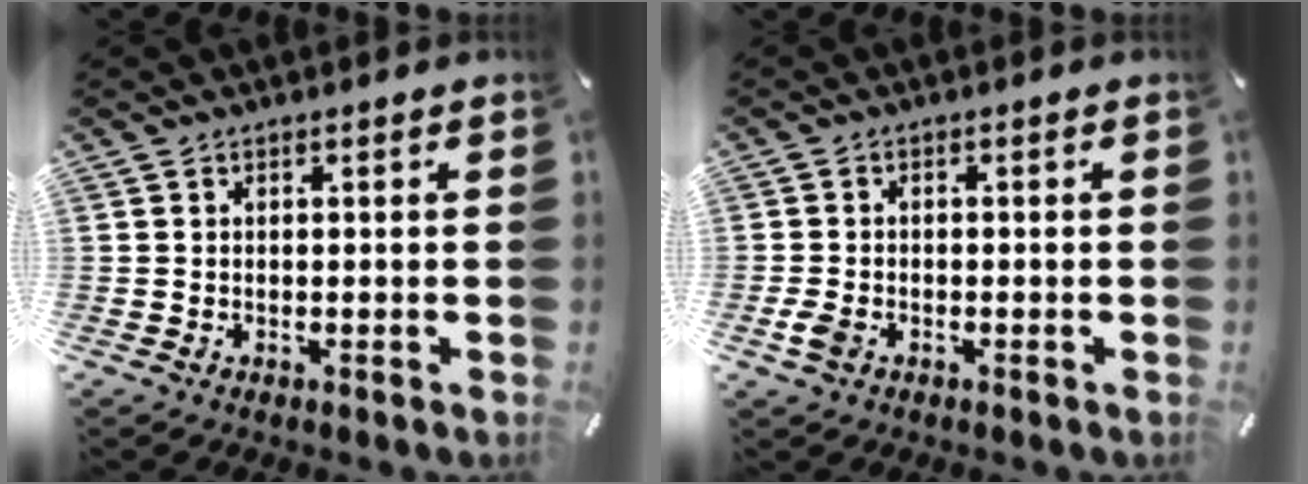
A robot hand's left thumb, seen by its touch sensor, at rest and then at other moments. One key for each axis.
{"total": 3.0, "fx": -1.3, "fy": 2.0, "fz": 1.8, "tx": -0.052, "ty": -0.003, "tz": -0.027}